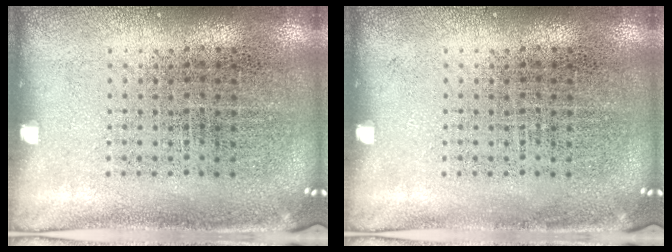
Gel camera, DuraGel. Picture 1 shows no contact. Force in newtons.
{"total": 0.0}